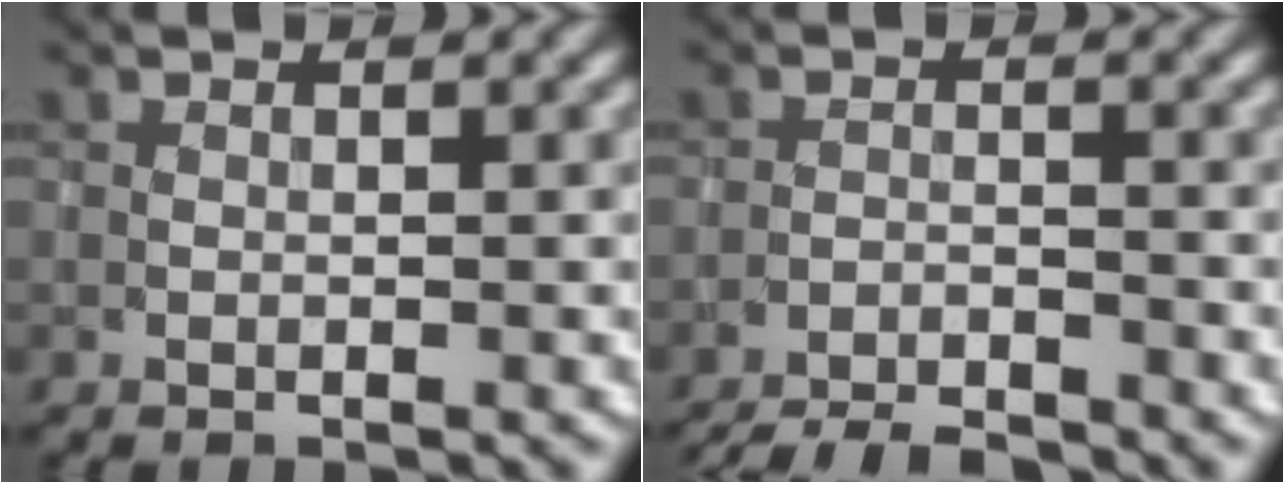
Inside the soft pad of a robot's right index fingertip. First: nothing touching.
{"total": 6.4, "force": [-6.2, 0.9, 1.3], "torque": [-0.024, -0.010, -0.095]}